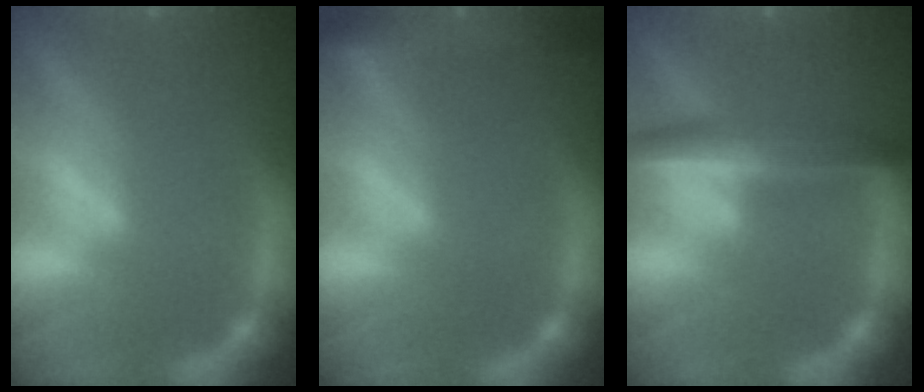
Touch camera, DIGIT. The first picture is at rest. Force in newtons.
{"total": 5.0}
{"total": 5.0}